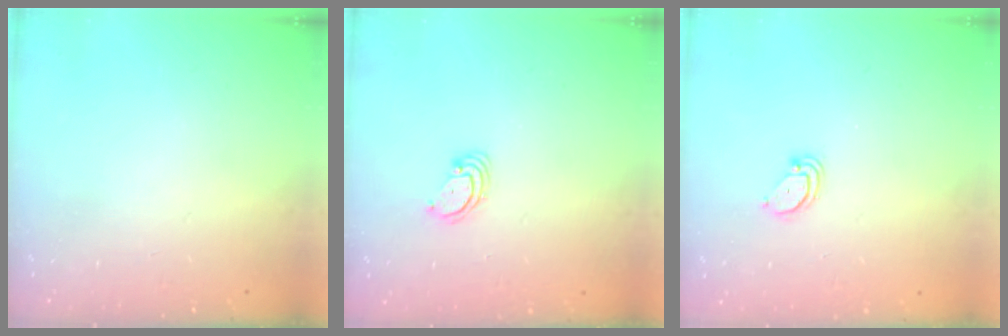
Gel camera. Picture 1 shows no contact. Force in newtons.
{"total": 3.5, "press": 3.5, "slide": 0.3}
{"total": 2.6, "press": 2.6, "slide": 0.2}